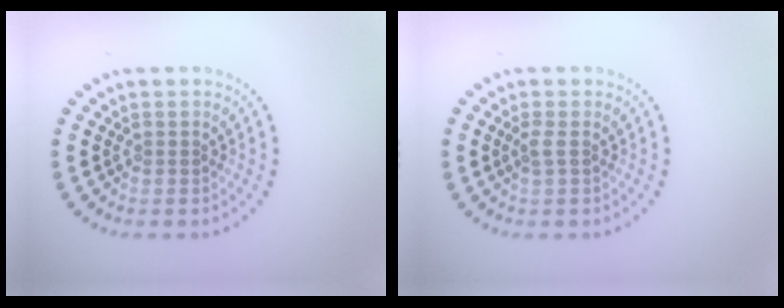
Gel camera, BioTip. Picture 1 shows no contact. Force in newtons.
{"total": 0.8, "press": 0.6, "slide": 0.5}